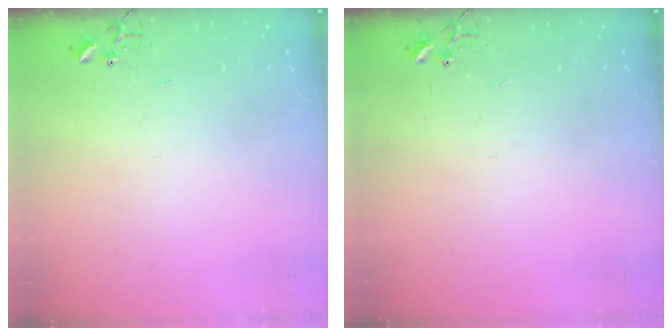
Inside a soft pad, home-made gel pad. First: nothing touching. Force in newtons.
{"total": 0.0}